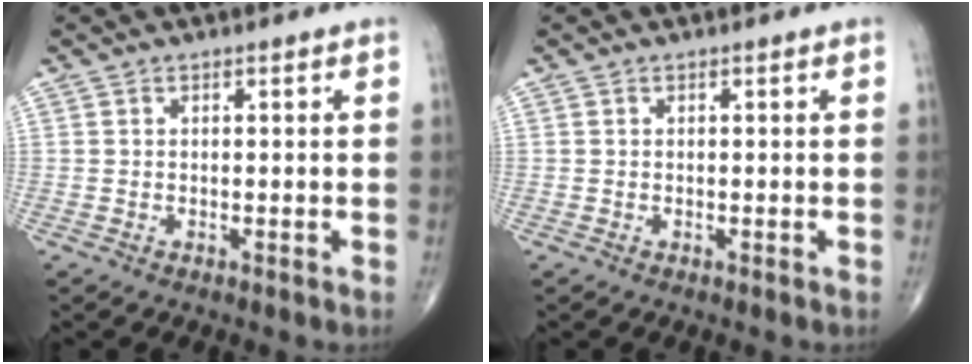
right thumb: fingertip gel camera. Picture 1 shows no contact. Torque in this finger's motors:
{"motor_torque": [0.07, 0.00, -0.04, -0.04, 0.00]}